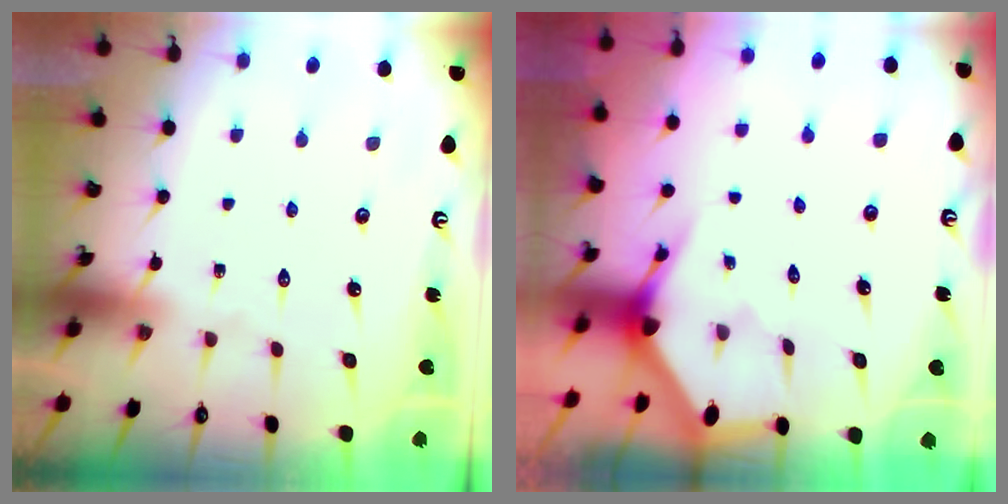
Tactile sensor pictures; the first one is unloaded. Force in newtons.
{"total": 2.9, "press": 2.9, "slide": 0.1}